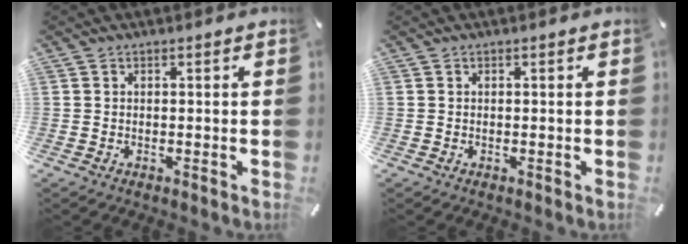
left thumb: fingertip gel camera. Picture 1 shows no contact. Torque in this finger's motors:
{"motor_torque": [-0.06, -0.03, 0.00, 0.00, 0.00]}